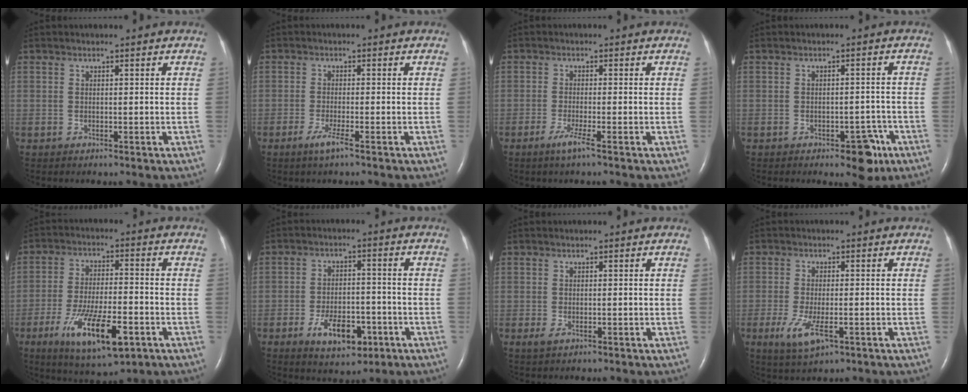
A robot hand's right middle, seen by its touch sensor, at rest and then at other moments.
{"total": 2.5, "force": [-1.6, -0.2, 2.0], "torque": [-0.043, -0.007, -0.034]}
{"total": 2.5, "force": [-1.5, -0.4, 1.9], "torque": [-0.042, -0.007, -0.035]}
{"total": 4.6, "force": [-2.7, 2.2, 3.0], "torque": [-0.025, 0.008, -0.029]}
{"total": 13.0, "force": [-5.7, 3.2, 11.2], "torque": [-0.211, -0.024, -0.088]}
{"total": 8.0, "force": [-3.8, 3.8, 6.0], "torque": [-0.106, -0.003, -0.054]}
{"total": 0.9, "force": [-0.3, 0.4, 0.8], "torque": [-0.013, -0.003, -0.004]}
{"total": 5.5, "force": [-2.1, 1.6, 4.8], "torque": [-0.104, -0.015, -0.031]}